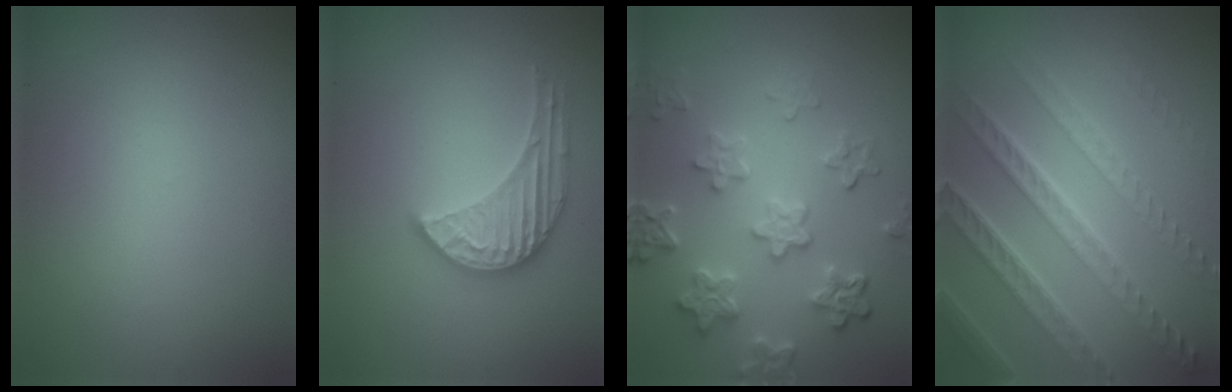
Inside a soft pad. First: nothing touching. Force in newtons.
{"total": 3.5, "press": 3.5, "slide": 0.4}
{"total": 6.0, "press": 4.5, "slide": 4.0}
{"total": 7.4, "press": 5.2, "slide": 5.3}